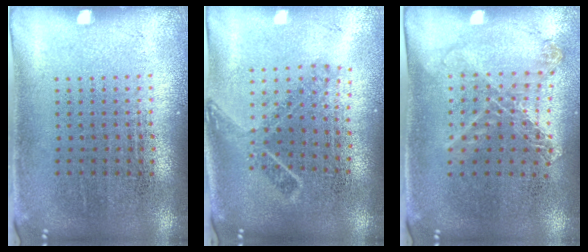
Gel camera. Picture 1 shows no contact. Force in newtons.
{"total": 1.8, "press": 1.4, "slide": 1.2}
{"total": 1.2, "press": 1.1, "slide": 0.2}